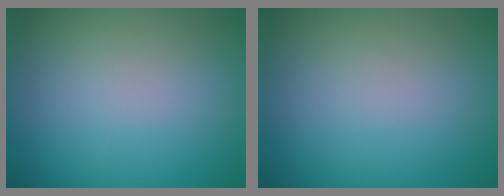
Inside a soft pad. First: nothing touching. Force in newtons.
{"total": 0.0}